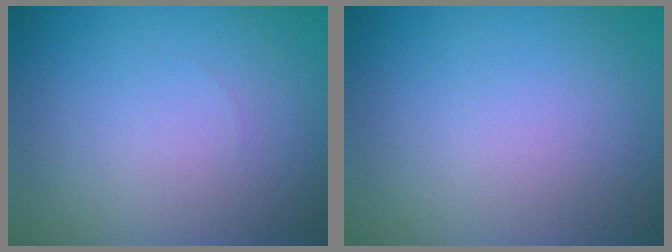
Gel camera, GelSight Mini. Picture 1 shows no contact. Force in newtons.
{"total": 0.0}